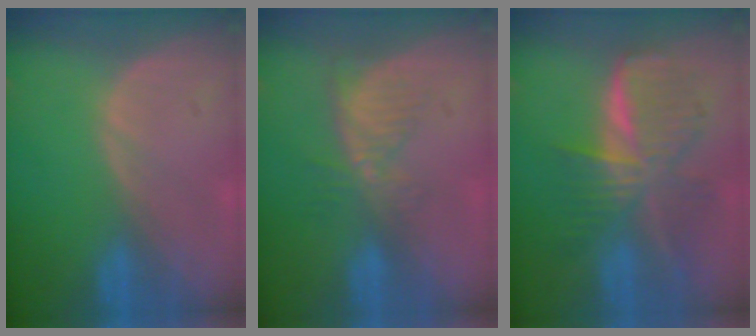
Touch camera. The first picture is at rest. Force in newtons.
{"total": 5.4, "press": 4.6, "slide": 2.8}
{"total": 9.1, "press": 9.1, "slide": 0.6}